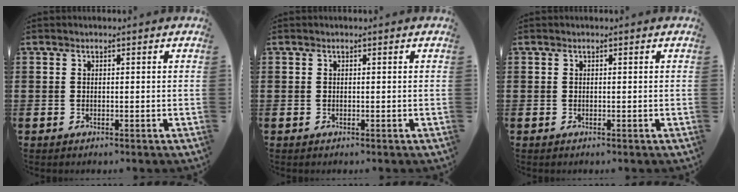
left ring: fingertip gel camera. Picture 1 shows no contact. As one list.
[{"total": 0.0}, {"total": 0.0}]